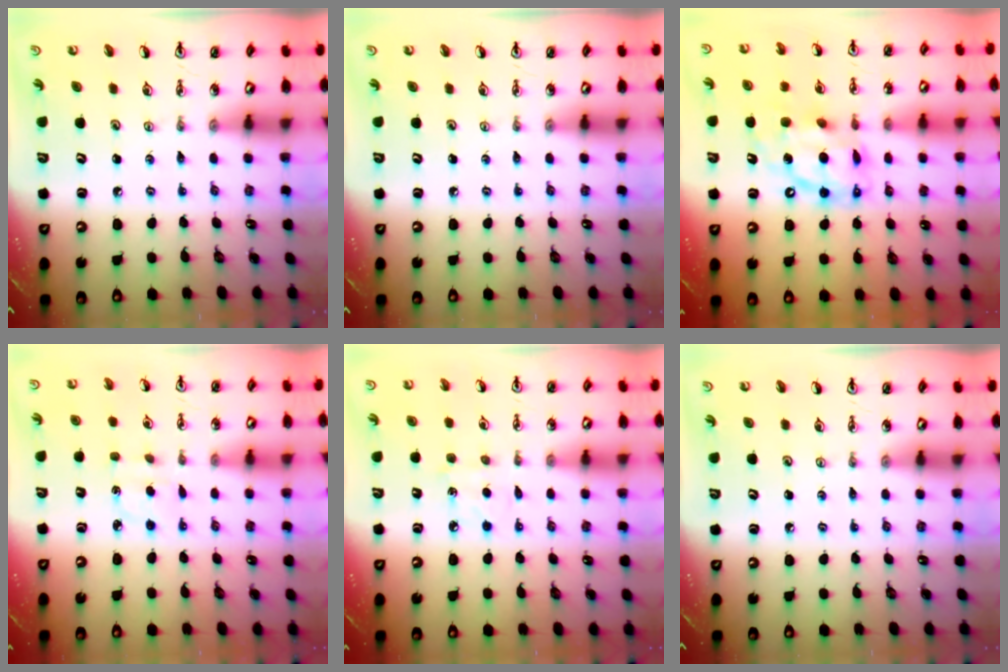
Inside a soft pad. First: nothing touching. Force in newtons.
{"total": 0.0}
{"total": 13.6, "press": 13.6, "slide": 1.3}
{"total": 2.4, "press": 2.4, "slide": 0.5}
{"total": 5.2, "press": 5.1, "slide": 0.5}
{"total": 0.0}